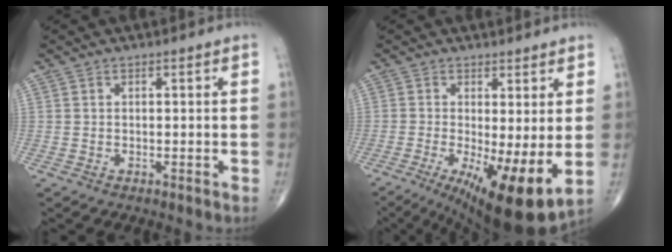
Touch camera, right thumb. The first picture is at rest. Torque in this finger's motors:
{"motor_torque": [1.13, 2.14, 0.27, -0.18, 0.17]}